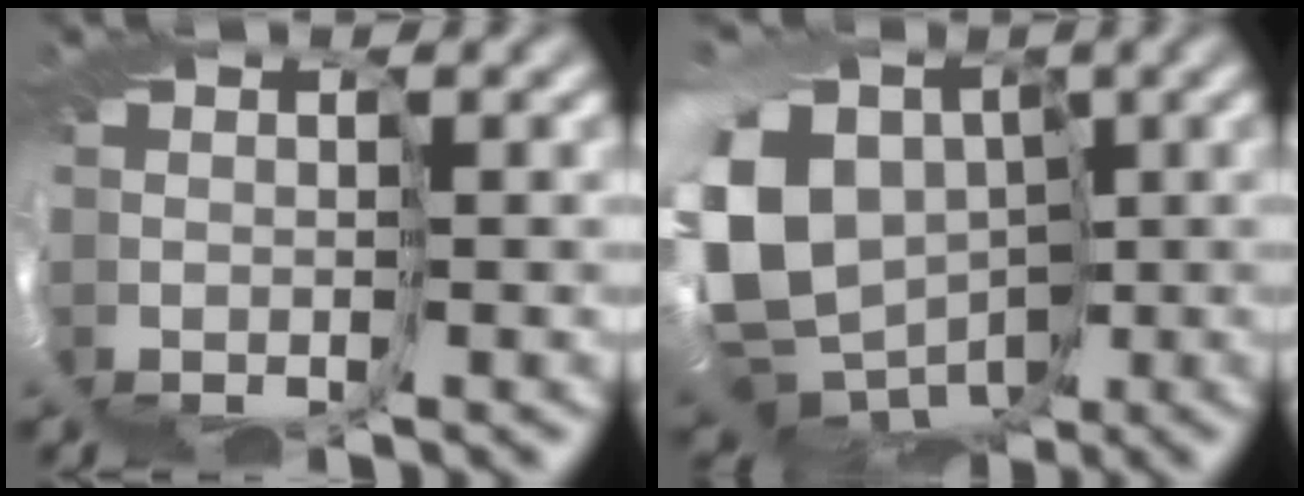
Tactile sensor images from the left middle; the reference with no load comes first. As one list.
[{"total": 16.1, "force": [-1.1, 13.0, 9.5], "torque": [-0.210, 0.013, -0.051]}]